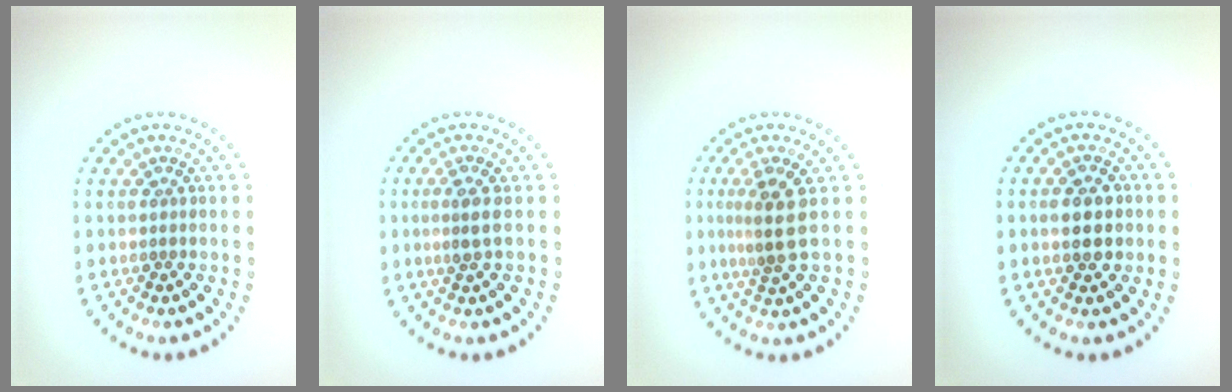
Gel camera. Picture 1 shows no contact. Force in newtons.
{"total": 1.9, "press": 1.4, "slide": 1.3}
{"total": 2.8, "press": 2.2, "slide": 1.8}
{"total": 2.9, "press": 2.9, "slide": 0.2}